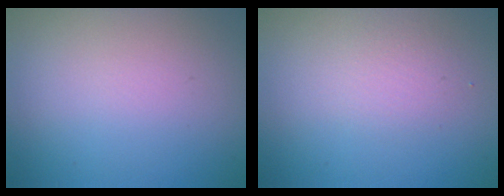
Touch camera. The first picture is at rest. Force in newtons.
{"total": 1.4, "press": 1.4, "slide": 0.1}